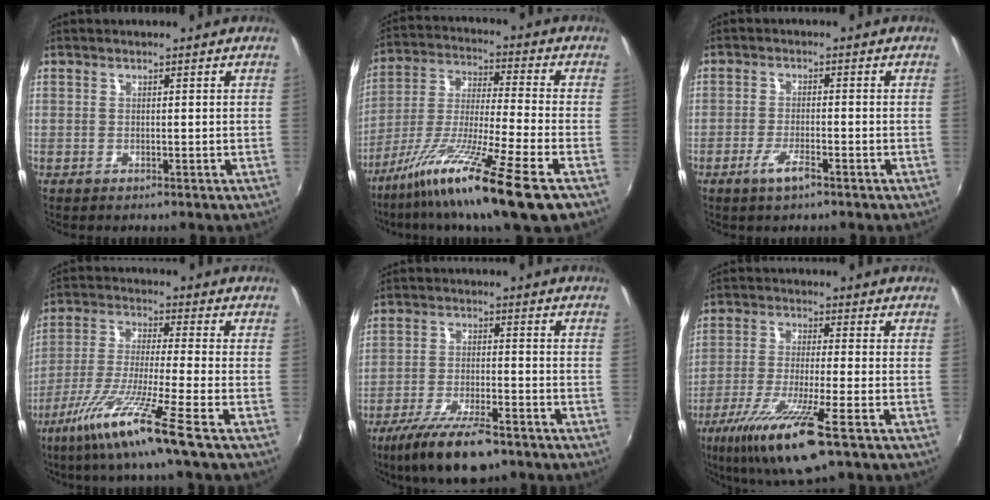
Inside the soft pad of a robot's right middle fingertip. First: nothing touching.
{"total": 18.1, "force": [-11.5, 0.0, 13.9], "torque": [-0.268, -0.042, -0.207]}
{"total": 3.9, "force": [-2.5, 0.7, 2.9], "torque": [-0.065, -0.005, -0.049]}
{"total": 12.2, "force": [-7.6, -1.5, 9.4], "torque": [-0.199, -0.020, -0.141]}
{"total": 12.6, "force": [-9.0, 3.6, 8.1], "torque": [-0.175, -0.028, -0.157]}
{"total": 13.6, "force": [-7.8, 1.1, 11.1], "torque": [-0.232, -0.041, -0.143]}